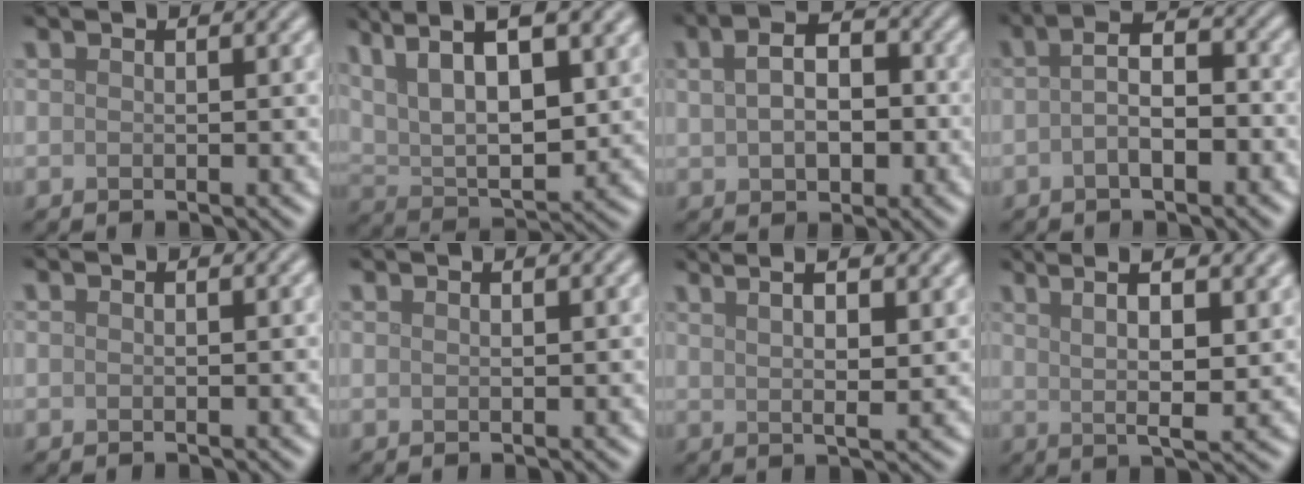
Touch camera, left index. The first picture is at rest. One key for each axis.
{"total": 11.7, "fx": 5.9, "fy": 4.6, "fz": 9.0, "tx": -0.160, "ty": 0.012, "tz": 0.088}
{"total": 5.6, "fx": 0.7, "fy": 3.7, "fz": 4.2, "tx": -0.069, "ty": 0.012, "tz": 0.008}
{"total": 3.9, "fx": -1.0, "fy": 1.5, "fz": 3.4, "tx": -0.060, "ty": 0.004, "tz": -0.023}
{"total": 0.0}
{"total": 1.1, "fx": 0.9, "fy": 0.2, "fz": 0.5, "tx": -0.006, "ty": 0.000, "tz": 0.010}
{"total": 9.0, "fx": 5.0, "fy": 3.2, "fz": 6.7, "tx": -0.067, "ty": 0.033, "tz": 0.053}
{"total": 9.2, "fx": 4.3, "fy": 2.8, "fz": 7.6, "tx": -0.093, "ty": 0.021, "tz": 0.046}